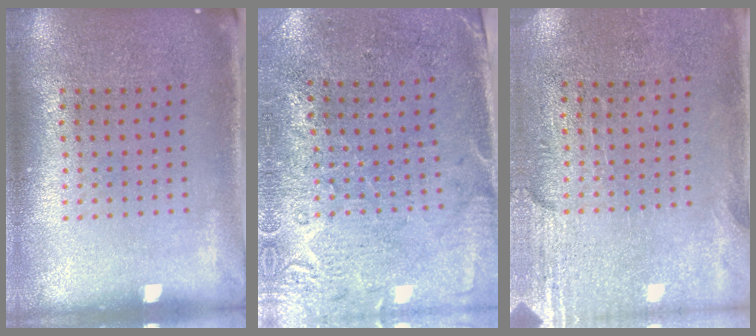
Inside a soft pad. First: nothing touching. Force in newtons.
{"total": 2.8, "press": 2.4, "slide": 1.4}
{"total": 2.8, "press": 2.4, "slide": 1.4}